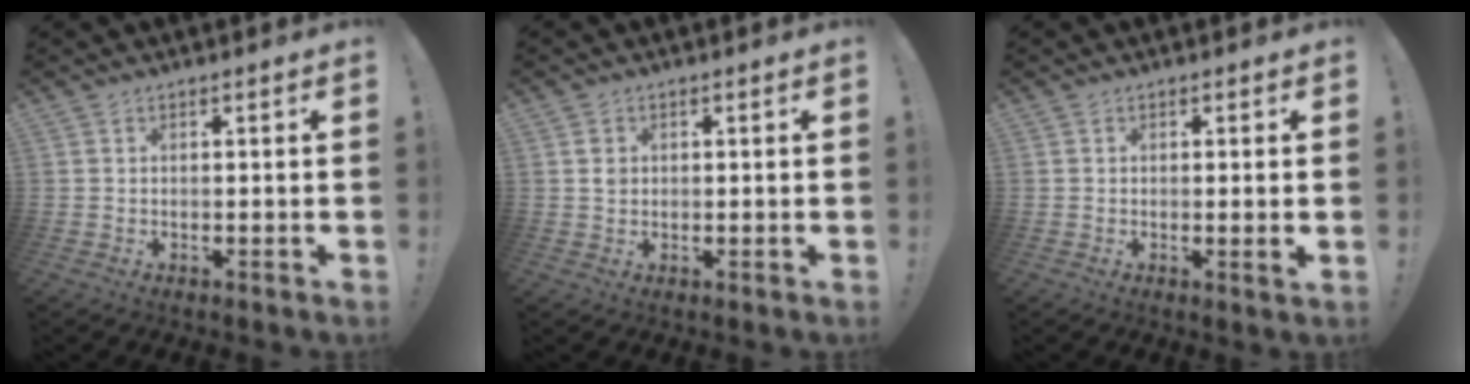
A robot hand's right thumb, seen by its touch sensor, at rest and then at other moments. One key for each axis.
{"total": 1.6, "fx": 0.3, "fy": 1.5, "fz": 0.5, "tx": 0.002, "ty": -0.001, "tz": 0.003}
{"total": 1.8, "fx": 0.2, "fy": -0.4, "fz": 1.8, "tx": -0.024, "ty": -0.006, "tz": 0.000}